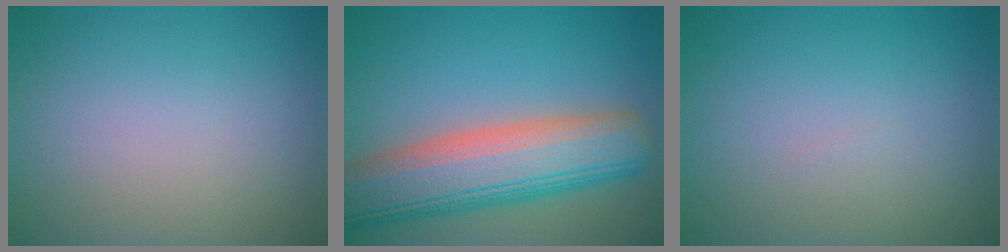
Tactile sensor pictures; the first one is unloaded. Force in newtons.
{"total": 10.4, "press": 10.3, "slide": 1.1}
{"total": 0.0}